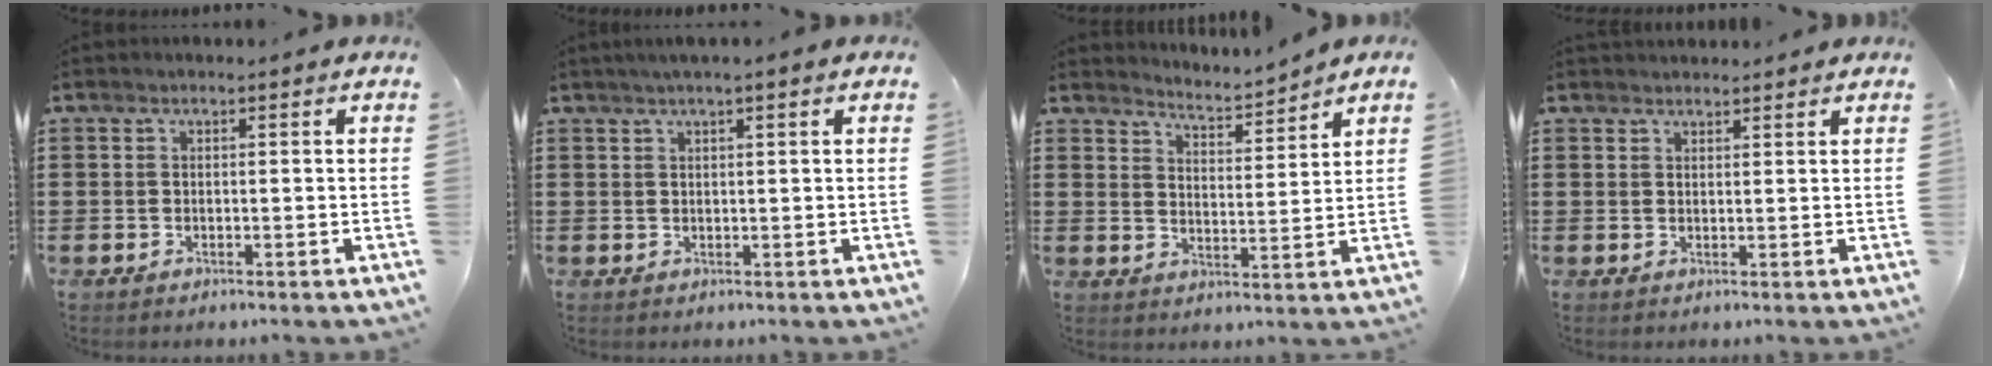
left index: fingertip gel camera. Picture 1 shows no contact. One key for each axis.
{"total": 1.4, "fx": 0.9, "fy": -0.2, "fz": 1.0, "tx": -0.020, "ty": 0.001, "tz": 0.016}
{"total": 3.5, "fx": 3.4, "fy": -0.6, "fz": 0.0, "tx": -0.019, "ty": -0.028, "tz": 0.055}
{"total": 1.7, "fx": 1.6, "fy": 0.5, "fz": -0.1, "tx": -0.003, "ty": 0.001, "tz": 0.032}